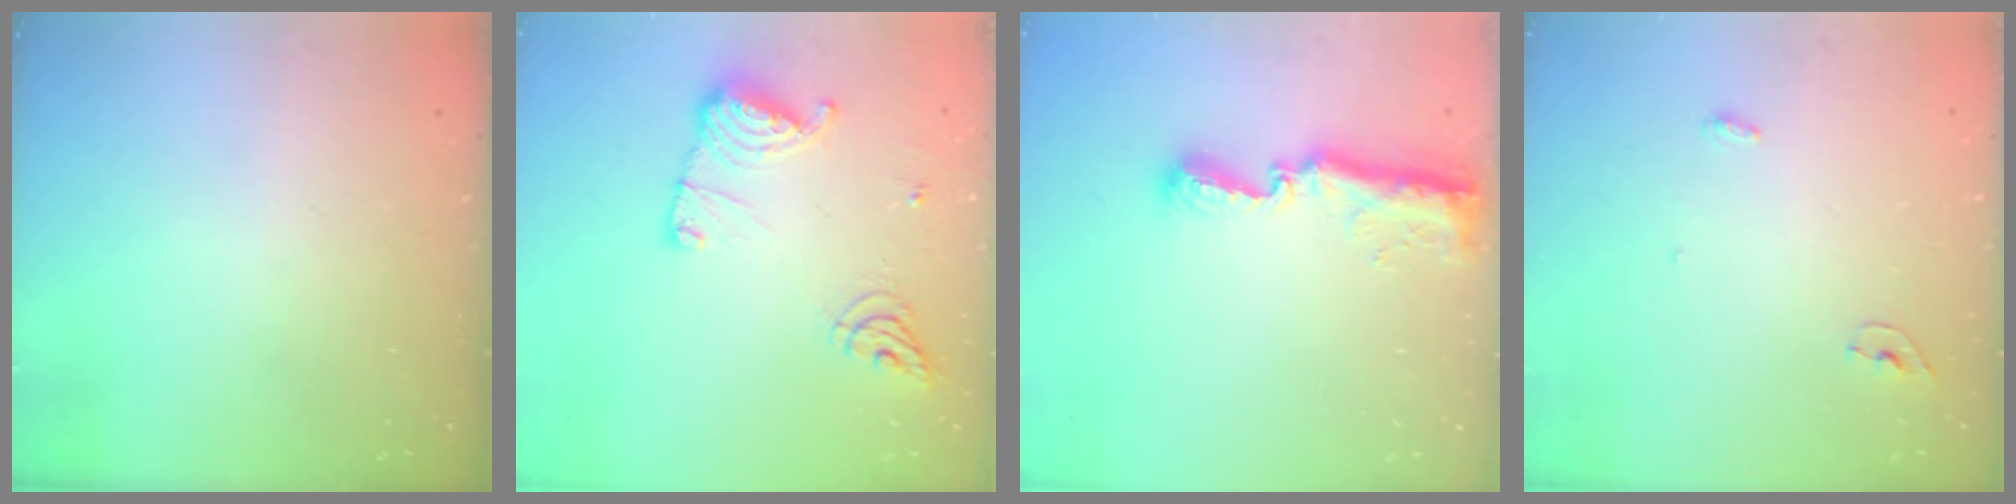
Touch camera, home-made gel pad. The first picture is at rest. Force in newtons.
{"total": 13.2, "press": 13.2, "slide": 1.2}
{"total": 8.6, "press": 8.6, "slide": 0.5}
{"total": 6.4, "press": 4.1, "slide": 4.9}